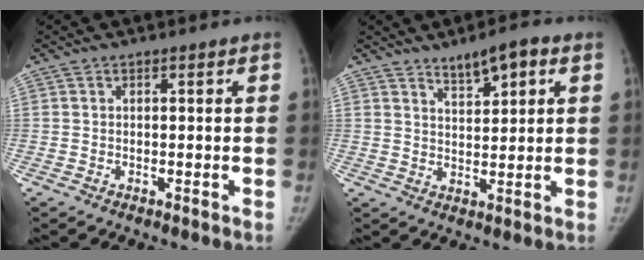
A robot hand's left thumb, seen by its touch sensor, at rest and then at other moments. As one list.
[{"total": 6.1, "force": [3.7, 2.1, 4.5], "torque": [-0.058, -0.018, 0.058]}]